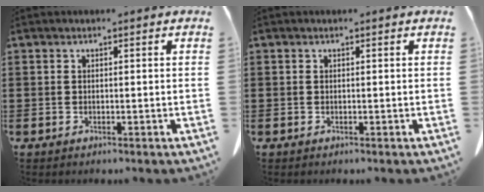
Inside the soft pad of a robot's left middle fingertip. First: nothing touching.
{"total": 0.0}